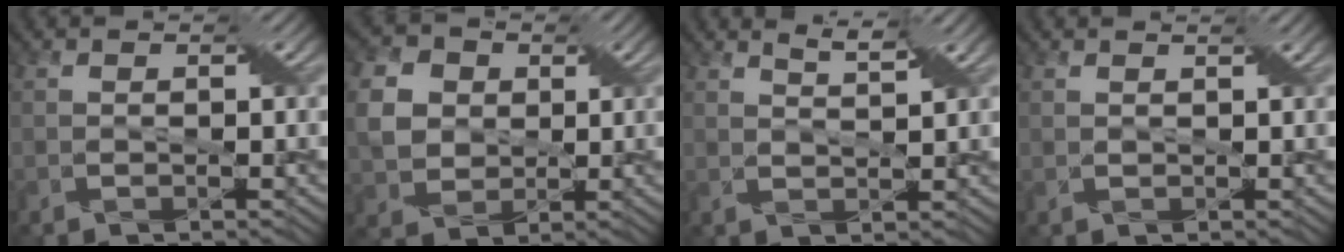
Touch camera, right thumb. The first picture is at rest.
{"total": 7.1, "force": [1.5, 6.0, 3.4], "torque": [-0.106, 0.006, 0.023]}
{"total": 3.0, "force": [2.4, 0.2, 1.7], "torque": [-0.031, -0.001, 0.048]}
{"total": 1.0, "force": [0.9, 0.0, 0.4], "torque": [-0.013, -0.002, 0.014]}